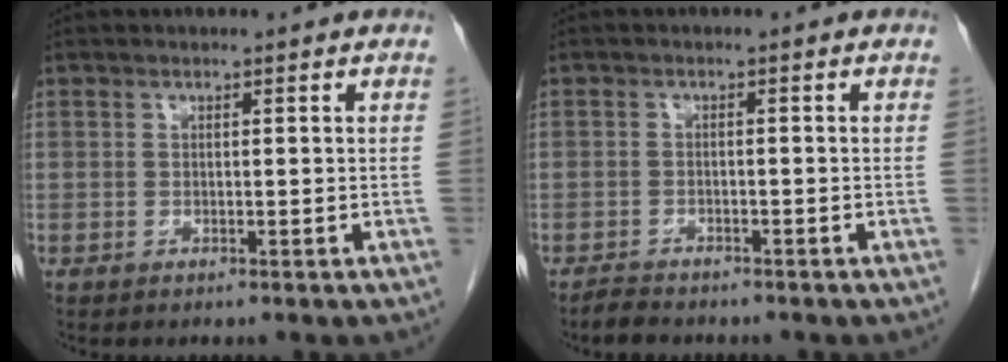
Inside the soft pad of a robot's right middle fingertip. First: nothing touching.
{"total": 2.6, "force": [-2.4, 0.8, 0.7], "torque": [-0.023, -0.007, -0.040]}